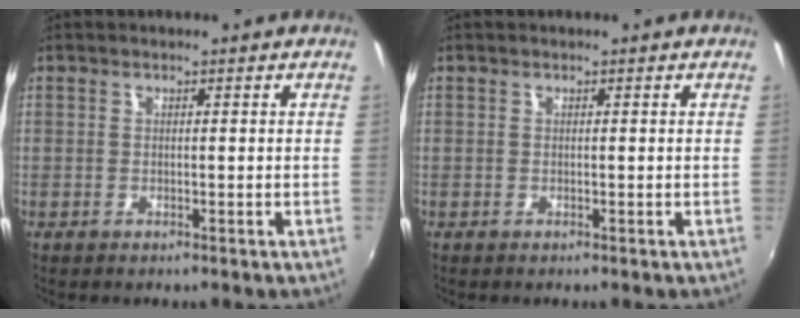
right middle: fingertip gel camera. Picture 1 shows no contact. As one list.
[{"total": 0.0}]